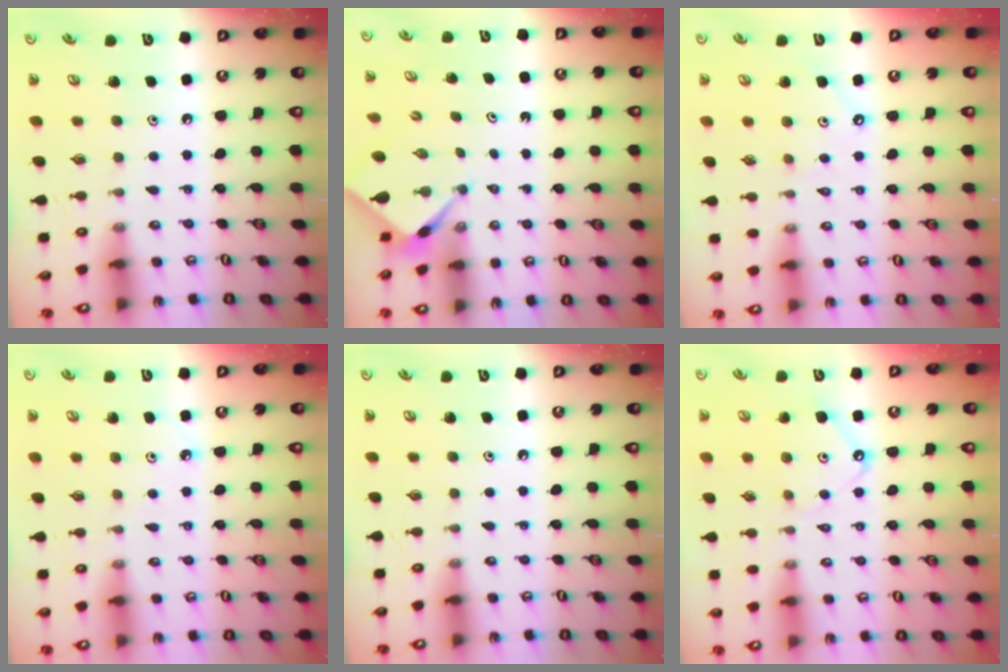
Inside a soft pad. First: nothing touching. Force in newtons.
{"total": 2.2, "press": 2.2, "slide": 0.2}
{"total": 3.7, "press": 3.7, "slide": 0.6}
{"total": 2.6, "press": 2.6, "slide": 0.2}
{"total": 0.0}
{"total": 6.2, "press": 6.1, "slide": 0.8}